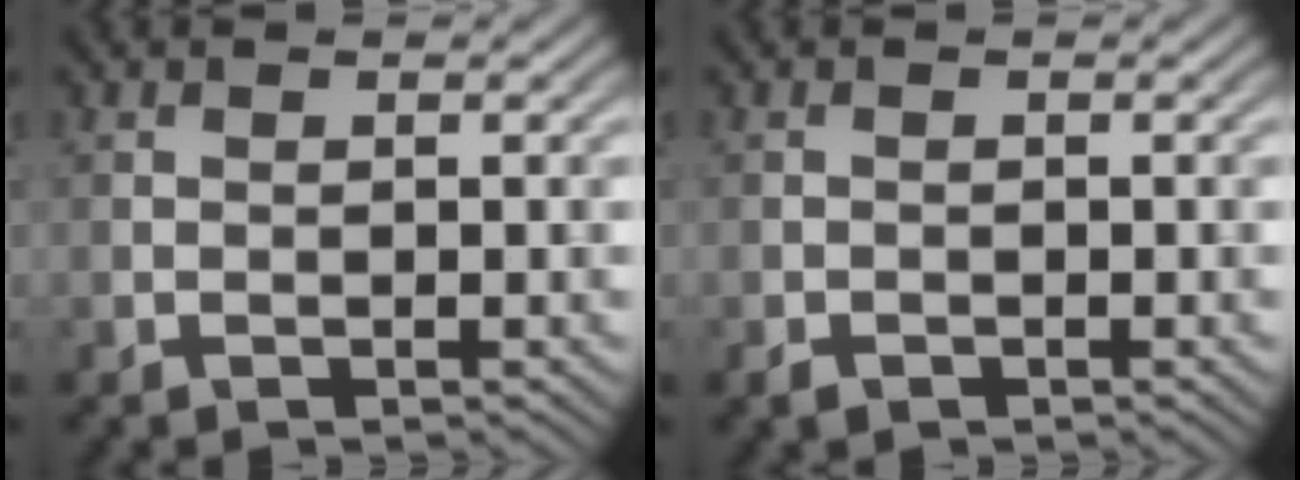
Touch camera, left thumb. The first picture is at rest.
{"total": 0.9, "force": [-0.6, 0.6, 0.3], "torque": [-0.005, -0.003, -0.011]}